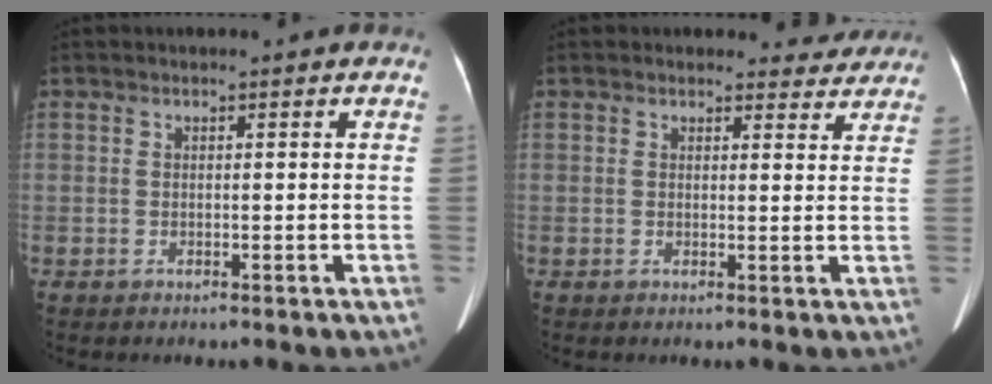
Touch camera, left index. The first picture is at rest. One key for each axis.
{"total": 4.2, "fx": 3.8, "fy": 1.8, "fz": -0.3, "tx": 0.016, "ty": -0.007, "tz": 0.025}